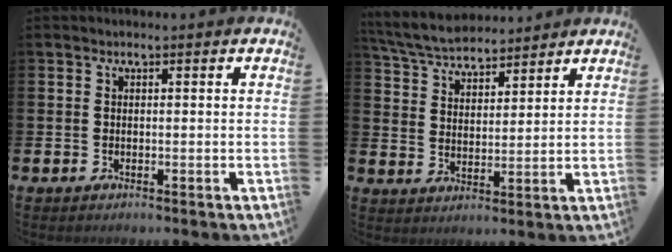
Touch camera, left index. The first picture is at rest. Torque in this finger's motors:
{"motor_torque": [0.98, -1.16, 0.37, 0.07]}